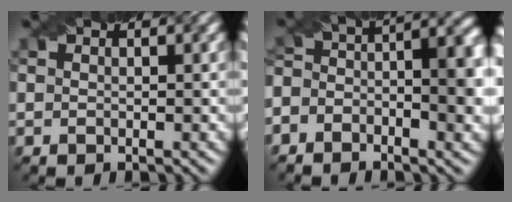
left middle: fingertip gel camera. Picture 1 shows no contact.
{"total": 9.1, "force": [-3.0, 5.2, 6.9], "torque": [-0.109, -0.001, -0.057]}